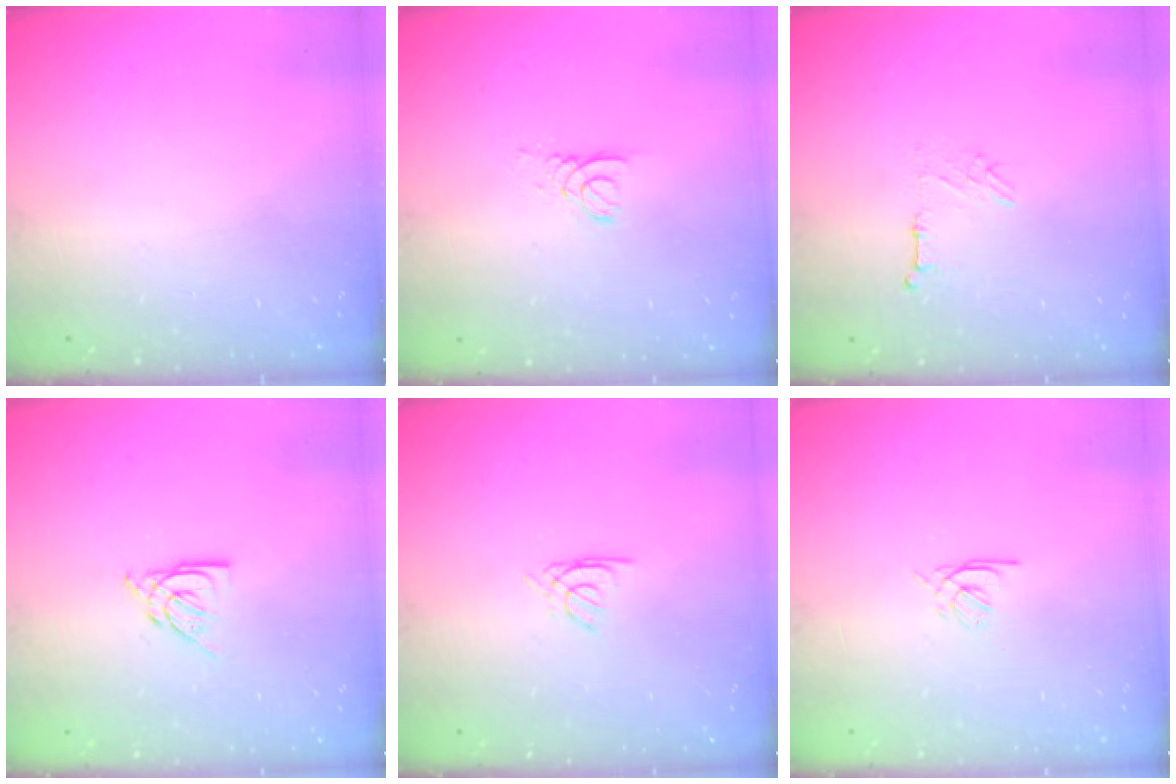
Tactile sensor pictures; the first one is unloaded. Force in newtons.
{"total": 2.6, "press": 2.6, "slide": 0.2}
{"total": 5.8, "press": 5.8, "slide": 0.5}
{"total": 6.7, "press": 6.7, "slide": 0.2}
{"total": 1.5, "press": 1.4, "slide": 0.4}
{"total": 1.2, "press": 1.0, "slide": 0.5}